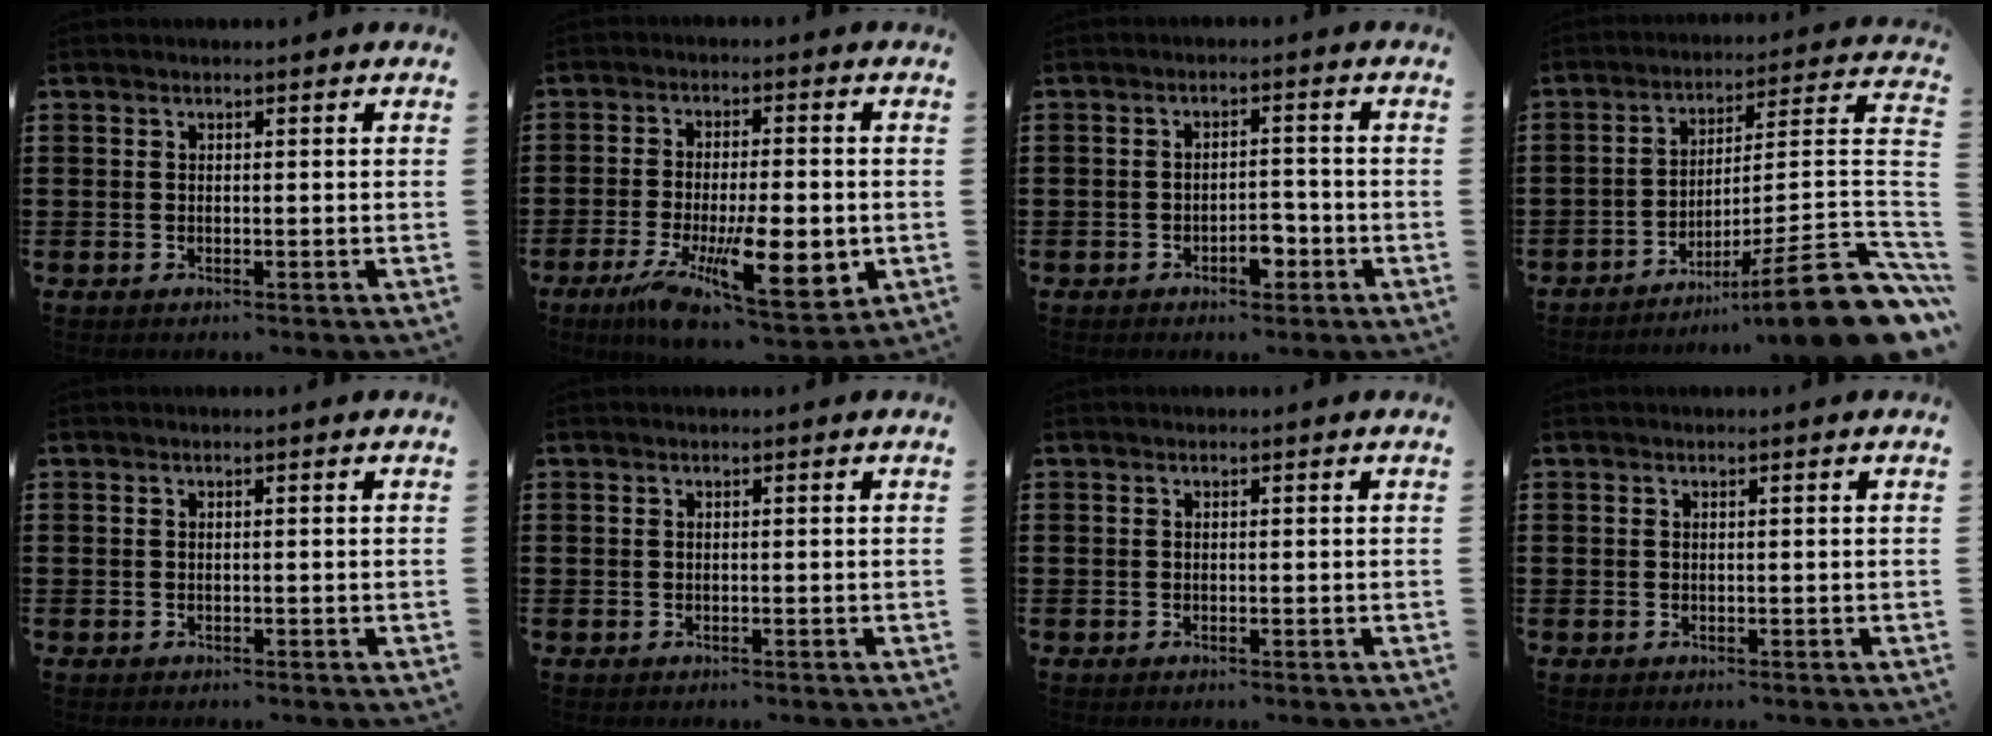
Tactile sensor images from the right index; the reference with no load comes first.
{"total": 15.0, "force": [-4.3, 5.5, 13.3], "torque": [-0.218, -0.018, -0.062]}
{"total": 3.8, "force": [-2.2, 1.7, 2.6], "torque": [-0.044, 0.005, -0.039]}
{"total": 13.1, "force": [-7.5, 0.5, 10.8], "torque": [-0.146, 0.004, -0.133]}
{"total": 0.0}
{"total": 0.0}
{"total": 0.0}
{"total": 0.0}